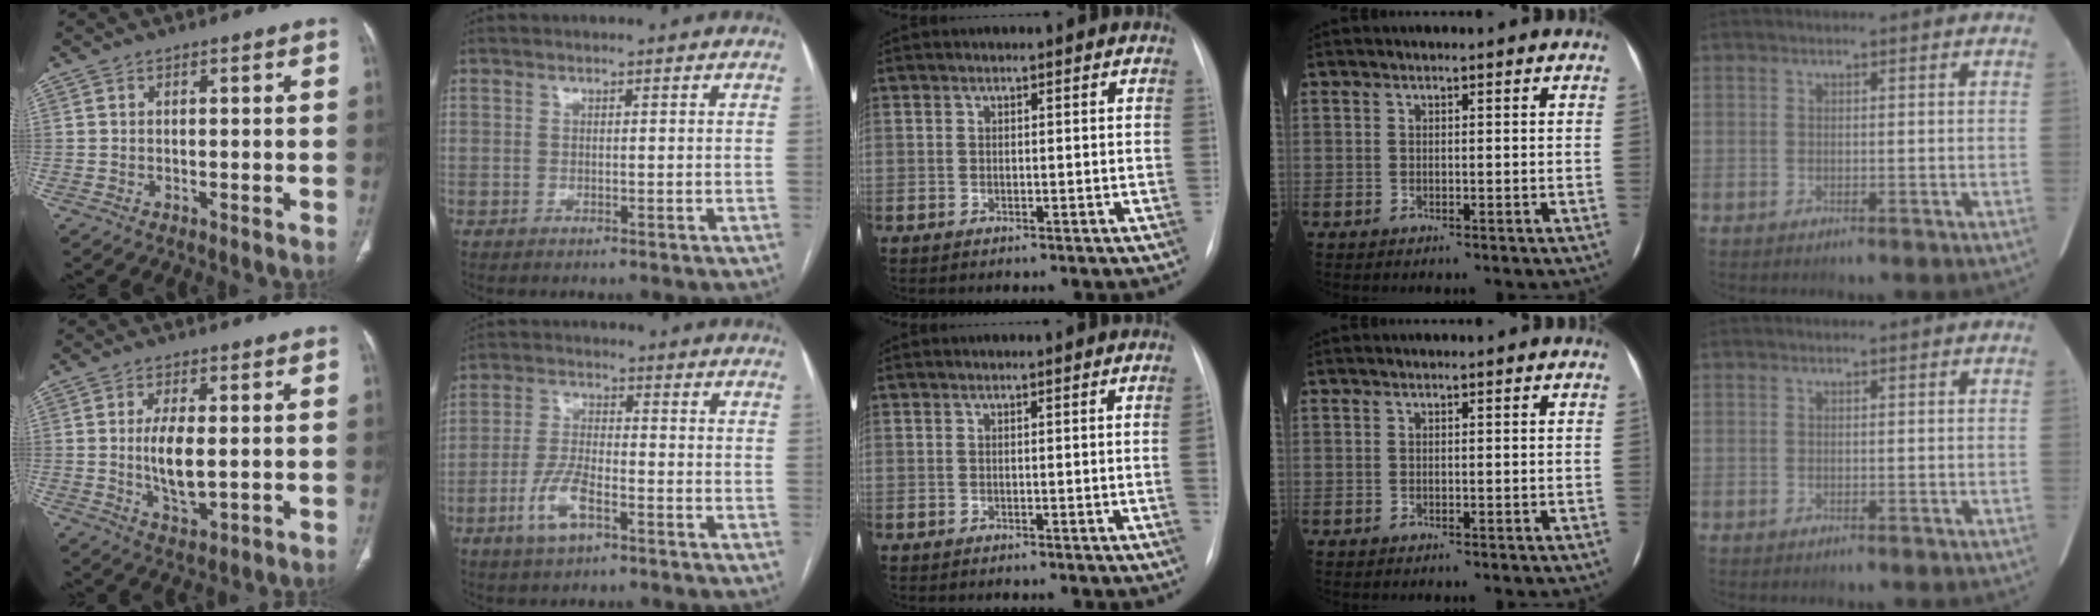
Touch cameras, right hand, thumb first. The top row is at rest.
{"thumb": {"total": 7.3, "force": [-0.1, 3.0, 6.6], "torque": [-0.126, -0.016, 0.003]}, "index": {"total": 6.9, "force": [-3.5, 2.3, 5.5], "torque": [-0.118, 0.000, -0.064]}, "middle": {"total": 1.4, "force": [-0.3, -0.5, 1.3], "torque": [-0.016, -0.001, -0.004]}}